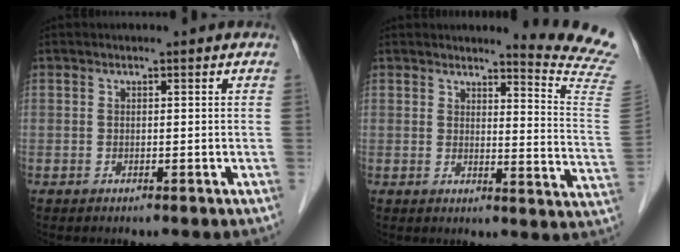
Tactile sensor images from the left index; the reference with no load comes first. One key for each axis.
{"total": 11.2, "fx": 10.8, "fy": -2.4, "fz": 1.5, "tx": -0.024, "ty": -0.129, "tz": 0.104}